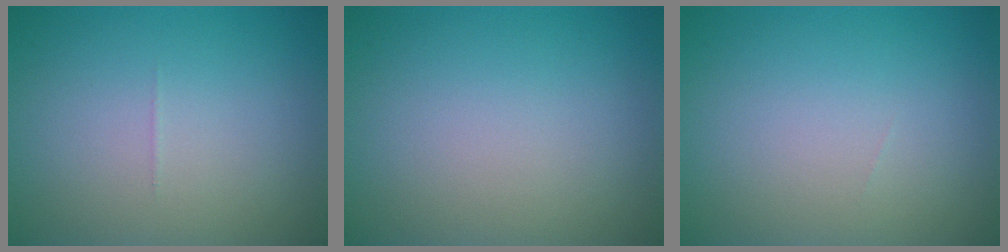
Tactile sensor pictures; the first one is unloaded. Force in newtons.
{"total": 0.0}
{"total": 0.0}